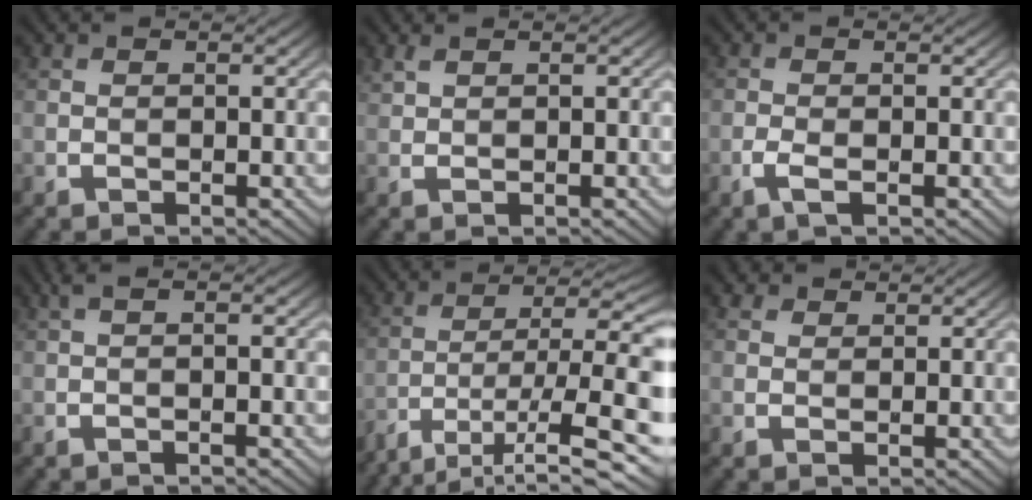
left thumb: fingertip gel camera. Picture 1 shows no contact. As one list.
[{"total": 1.1, "force": [1.0, 0.2, 0.4], "torque": [-0.014, 0.005, 0.022]}, {"total": 1.7, "force": [-0.8, 0.6, 1.4], "torque": [-0.037, -0.001, -0.021]}, {"total": 2.0, "force": [0.4, 0.1, 2.0], "torque": [-0.032, 0.011, 0.000]}, {"total": 12.9, "force": [-5.9, 4.3, 10.7], "torque": [-0.201, -0.012, -0.093]}, {"total": 1.8, "force": [1.5, 0.9, 0.1], "torque": [-0.001, 0.004, 0.025]}]